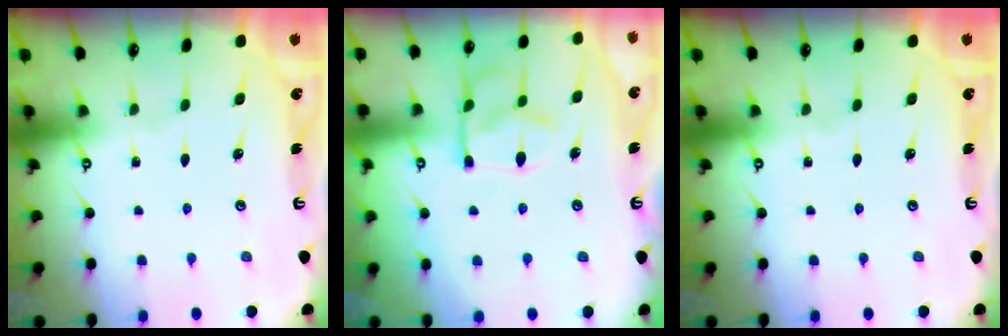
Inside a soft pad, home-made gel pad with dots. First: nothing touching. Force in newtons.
{"total": 12.7, "press": 12.7, "slide": 1.2}
{"total": 0.0}